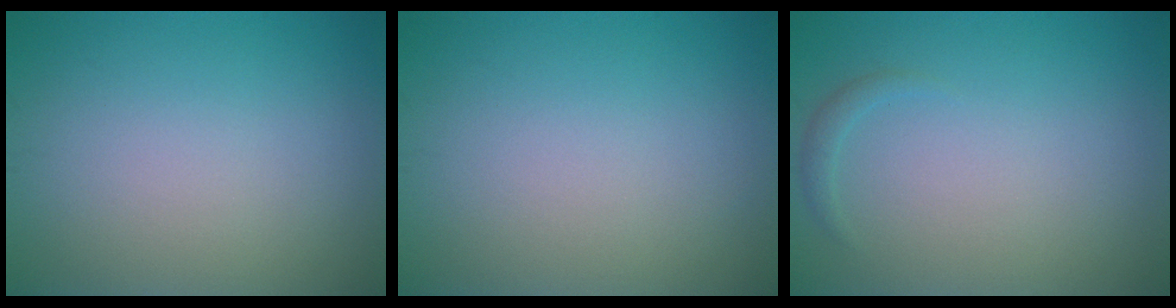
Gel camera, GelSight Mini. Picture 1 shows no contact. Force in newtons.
{"total": 0.0}
{"total": 0.8, "press": 0.8, "slide": 0.0}